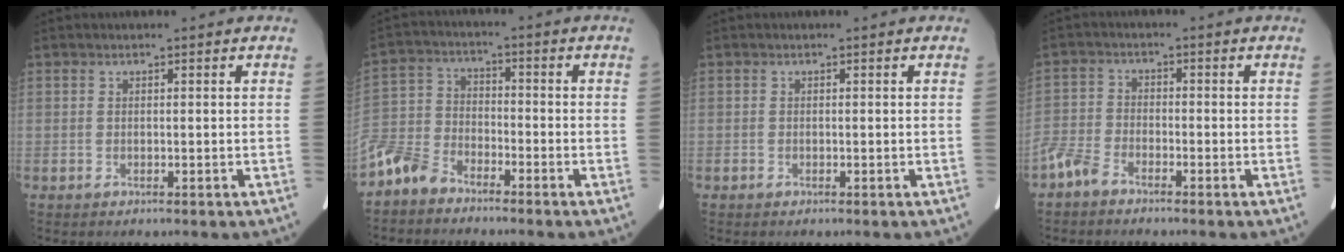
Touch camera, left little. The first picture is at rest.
{"total": 7.3, "force": [-6.1, 3.3, 2.3], "torque": [-0.058, -0.006, -0.132]}
{"total": 0.0}
{"total": 3.7, "force": [-3.1, 1.4, 1.5], "torque": [-0.037, -0.004, -0.068]}